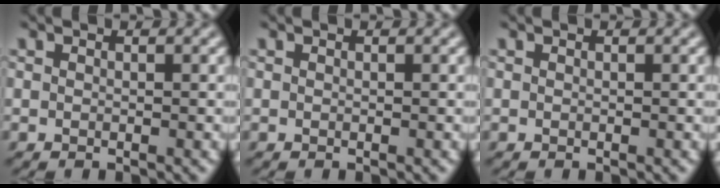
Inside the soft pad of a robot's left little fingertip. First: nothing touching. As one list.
[{"total": 0.0}, {"total": 0.0}]